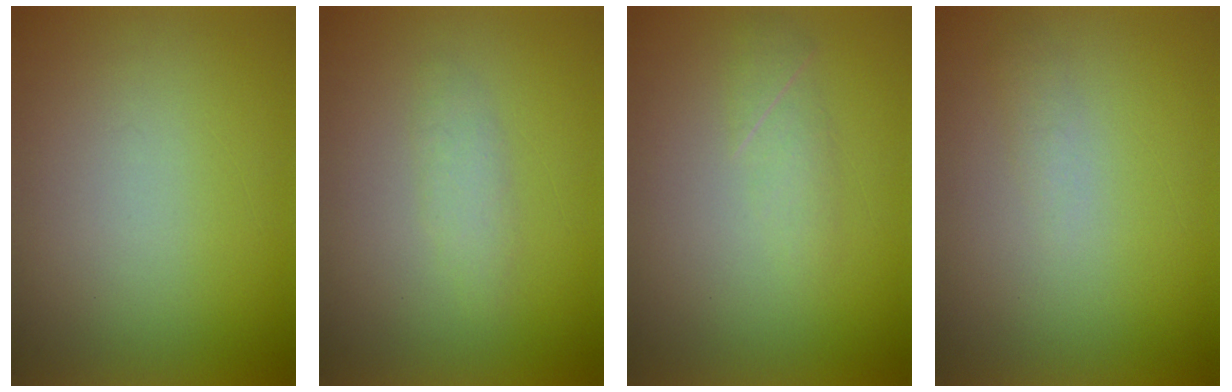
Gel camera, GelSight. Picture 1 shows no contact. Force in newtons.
{"total": 1.9}
{"total": 2.2}
{"total": 1.2}